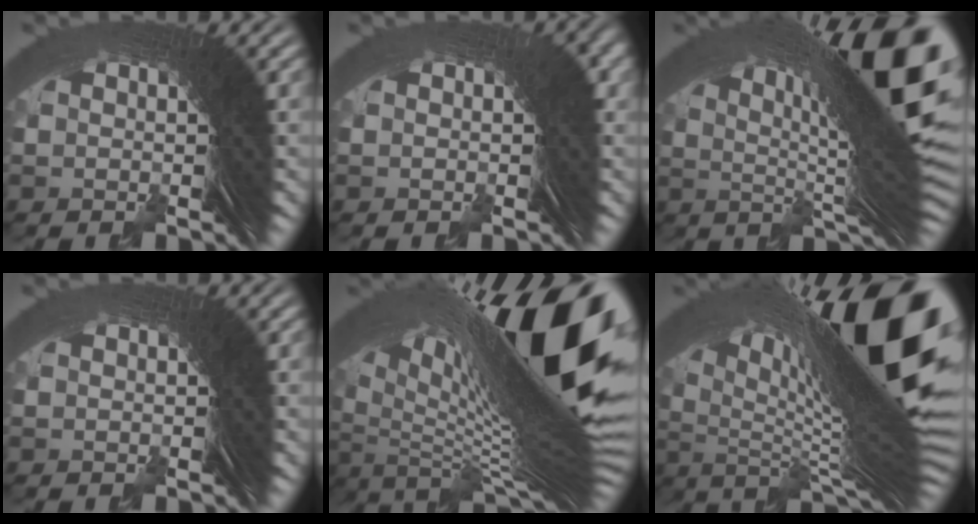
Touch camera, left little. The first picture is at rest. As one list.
[{"total": 1.3, "force": [-0.3, 1.2, 0.4], "torque": [0.002, 0.002, -0.009]}, {"total": 21.4, "force": [4.8, 7.5, 19.4], "torque": [-0.240, 0.029, 0.063]}, {"total": 0.9, "force": [-0.5, 0.6, -0.4], "torque": [0.010, -0.002, -0.009]}, {"total": 28.6, "force": [2.7, 11.2, 26.2], "torque": [-0.349, 0.023, 0.034]}, {"total": 25.7, "force": [3.4, 9.8, 23.6], "torque": [-0.301, 0.019, 0.047]}]